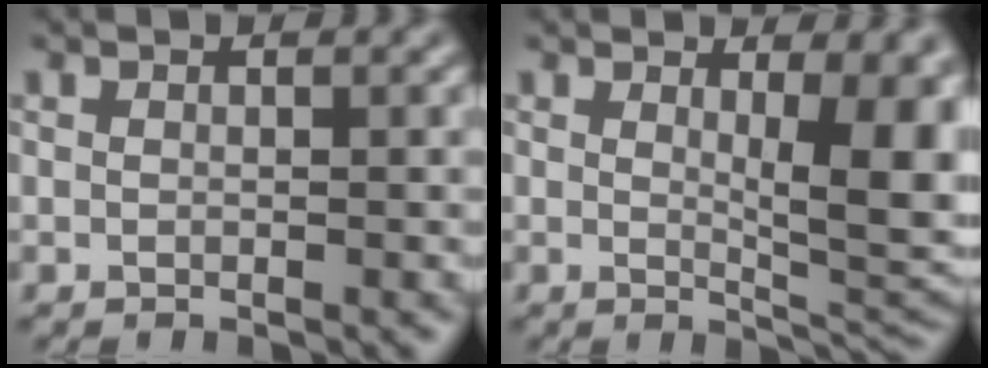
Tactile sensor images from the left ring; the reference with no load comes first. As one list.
[{"total": 7.7, "force": [1.5, 2.4, 7.2], "torque": [-0.090, -0.011, 0.030]}]